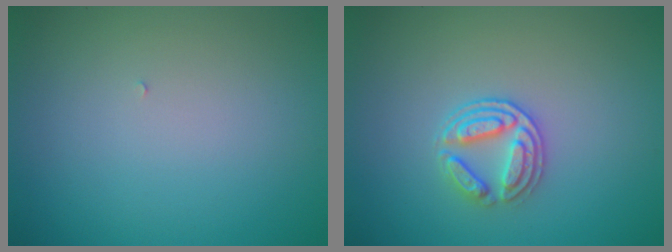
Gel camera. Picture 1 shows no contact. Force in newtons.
{"total": 3.0, "press": 2.7, "slide": 1.2}